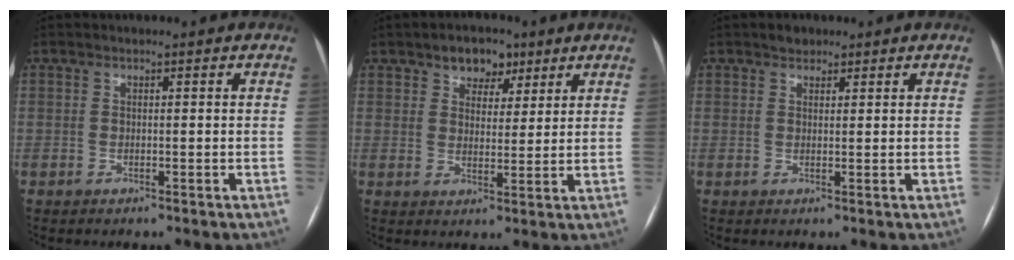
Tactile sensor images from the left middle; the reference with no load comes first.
{"total": 5.6, "force": [3.5, 3.6, 2.4], "torque": [-0.028, 0.012, 0.055]}
{"total": 1.7, "force": [1.3, 1.0, 0.5], "torque": [-0.008, 0.004, 0.018]}